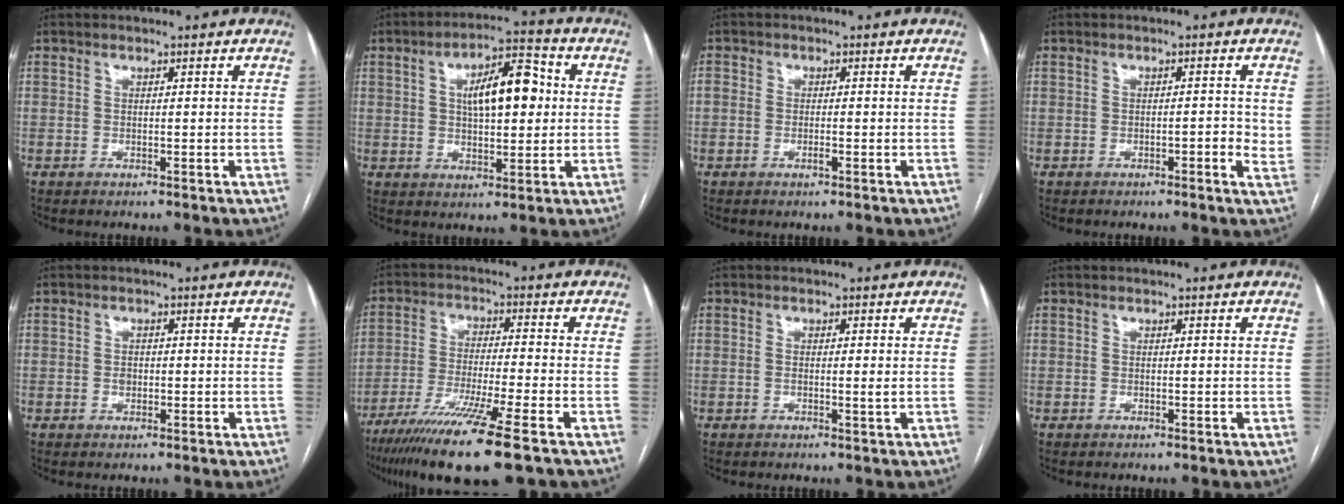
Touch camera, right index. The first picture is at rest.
{"total": 10.4, "force": [1.9, 3.8, 9.5], "torque": [-0.155, 0.024, 0.030]}
{"total": 2.0, "force": [-0.8, 0.9, 1.6], "torque": [-0.034, 0.004, -0.011]}
{"total": 2.5, "force": [-0.2, 0.7, 2.4], "torque": [-0.033, 0.002, -0.003]}
{"total": 1.1, "force": [-0.1, 0.8, 0.7], "torque": [-0.016, 0.003, 0.002]}
{"total": 14.6, "force": [-9.6, -0.6, 10.9], "torque": [-0.201, -0.043, -0.165]}
{"total": 1.2, "force": [-0.1, -0.2, 1.2], "torque": [-0.025, -0.001, 0.000]}
{"total": 0.0}